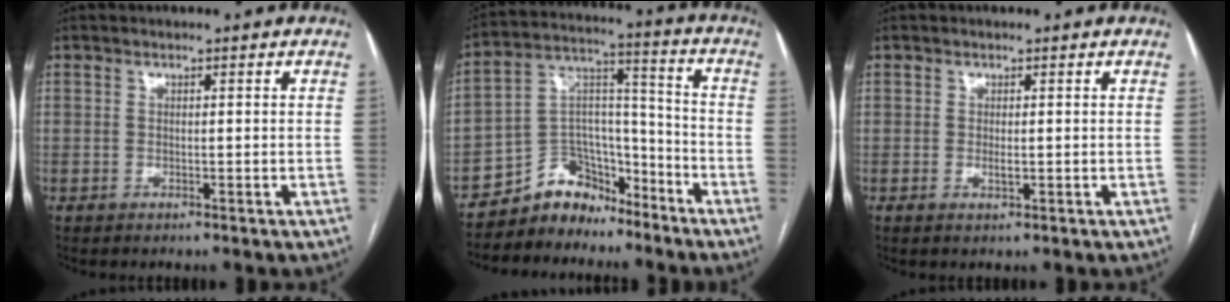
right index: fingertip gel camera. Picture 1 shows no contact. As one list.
[{"total": 9.4, "force": [-8.0, 4.9, 1.1], "torque": [-0.014, 0.066, -0.139]}, {"total": 0.8, "force": [0.0, 0.4, 0.7], "torque": [-0.013, -0.001, 0.001]}]